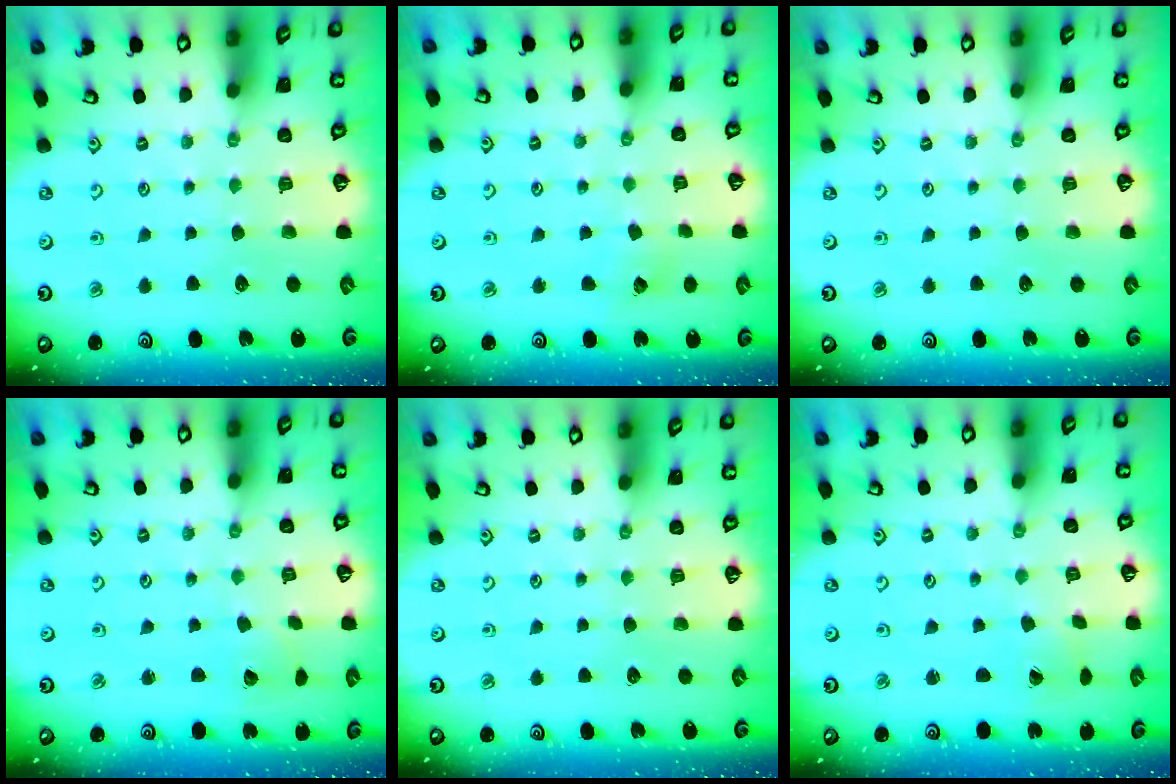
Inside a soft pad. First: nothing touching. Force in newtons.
{"total": 4.6, "press": 4.6, "slide": 0.5}
{"total": 0.0}
{"total": 2.4, "press": 2.4, "slide": 0.1}
{"total": 0.0}
{"total": 0.7, "press": 0.7, "slide": 0.1}